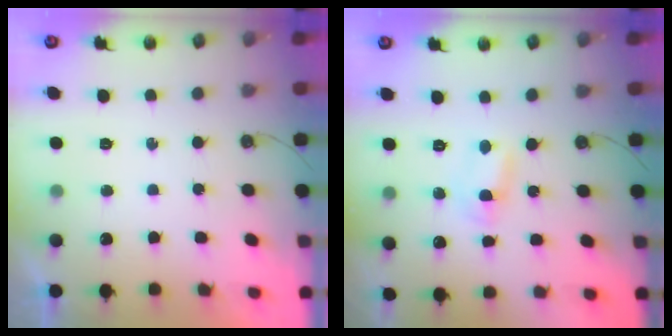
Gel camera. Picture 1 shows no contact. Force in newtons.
{"total": 2.1, "press": 2.1, "slide": 0.3}